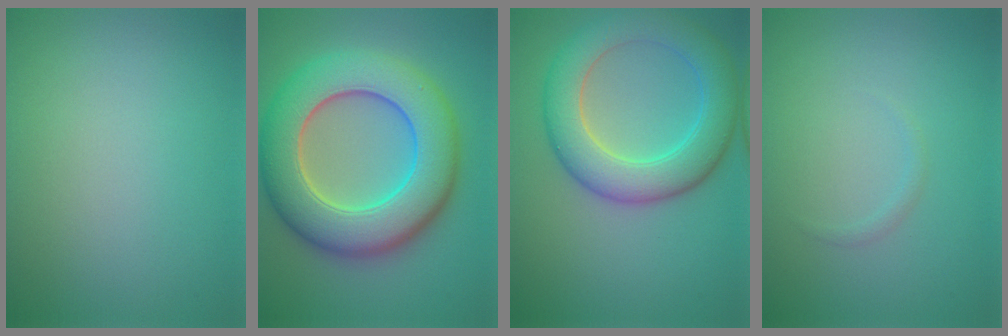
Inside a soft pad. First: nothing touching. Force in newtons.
{"total": 11.3, "press": 11.3, "slide": 0.7}
{"total": 7.3, "press": 7.3, "slide": 0.1}
{"total": 0.5, "press": 0.5, "slide": 0.0}